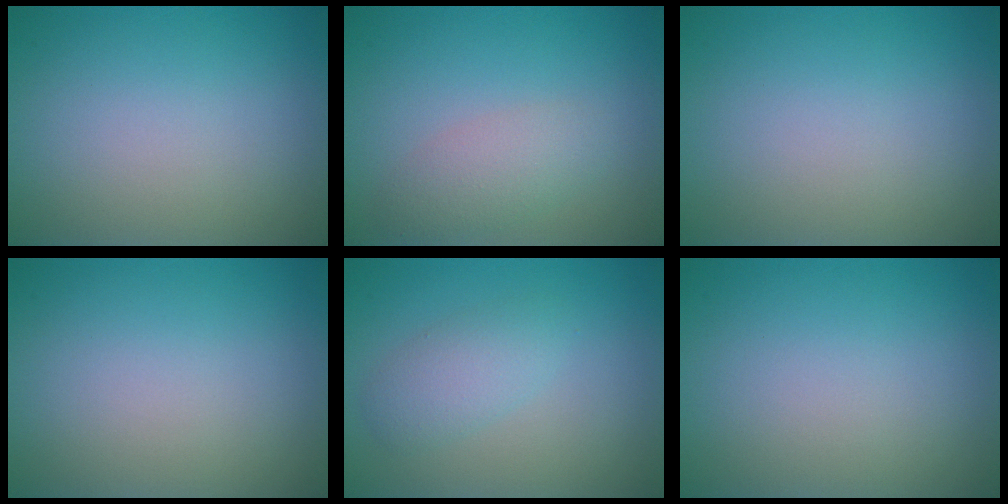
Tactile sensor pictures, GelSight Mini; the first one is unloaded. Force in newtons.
{"total": 2.5, "press": 2.5, "slide": 0.1}
{"total": 0.0}
{"total": 0.0}
{"total": 2.5, "press": 2.5, "slide": 0.1}
{"total": 0.0}